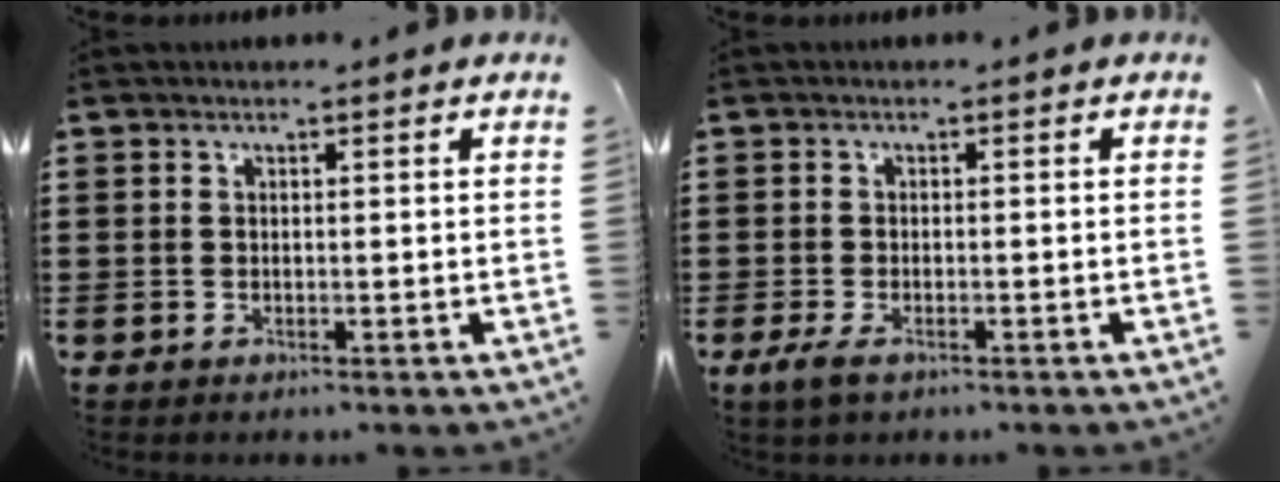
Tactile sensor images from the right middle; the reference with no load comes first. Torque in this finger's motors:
{"motor_torque": [1.70, 0.20, 0.24, 0.10]}